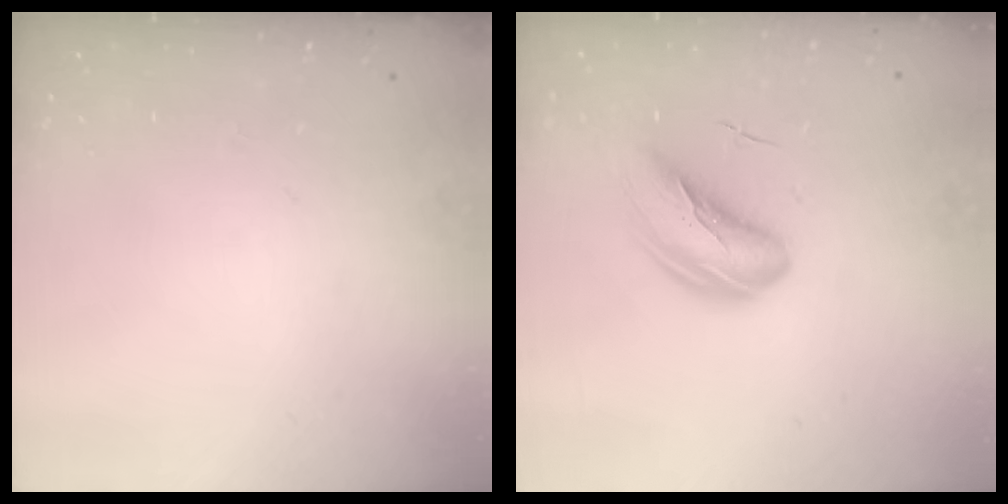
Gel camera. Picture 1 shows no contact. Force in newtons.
{"total": 8.4, "press": 8.2, "slide": 2.2}